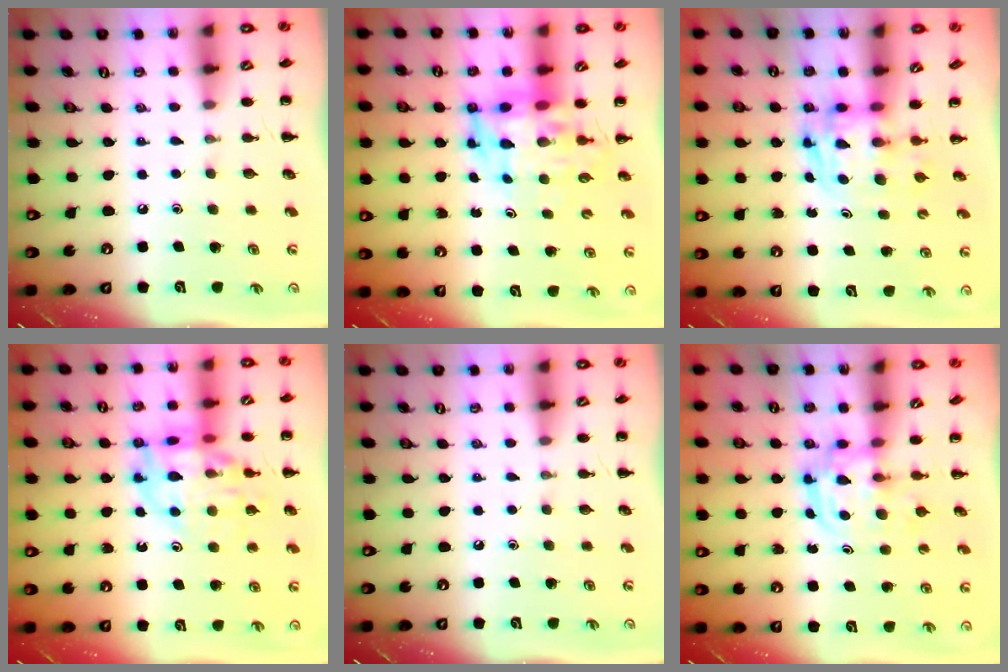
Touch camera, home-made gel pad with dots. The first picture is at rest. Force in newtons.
{"total": 6.5, "press": 6.2, "slide": 2.0}
{"total": 2.7, "press": 2.7, "slide": 0.5}
{"total": 14.4, "press": 14.2, "slide": 2.6}
{"total": 0.0}
{"total": 2.9, "press": 2.9, "slide": 0.3}